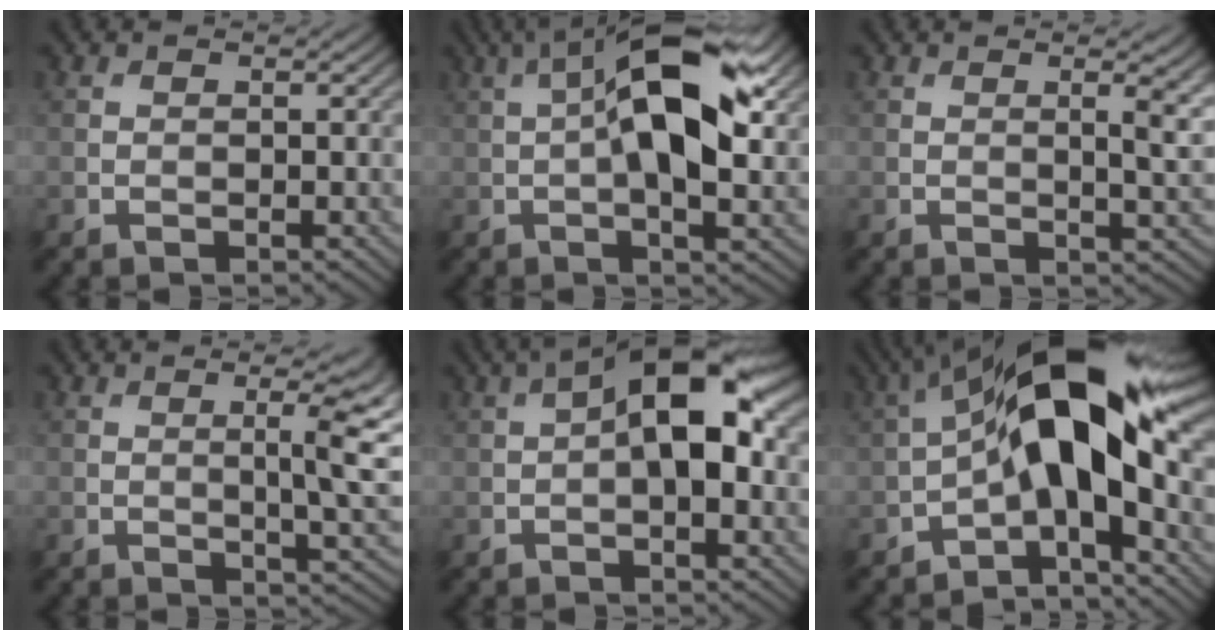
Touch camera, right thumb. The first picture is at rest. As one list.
[{"total": 13.3, "force": [2.1, 5.1, 12.1], "torque": [-0.201, 0.013, 0.022]}, {"total": 4.2, "force": [0.9, 1.1, 3.9], "torque": [-0.059, 0.001, 0.016]}, {"total": 6.8, "force": [0.9, 1.5, 6.6], "torque": [-0.100, 0.005, 0.016]}, {"total": 11.2, "force": [1.8, 4.8, 9.9], "torque": [-0.158, 0.017, 0.022]}, {"total": 14.0, "force": [-0.8, 5.5, 12.9], "torque": [-0.212, 0.019, -0.034]}]